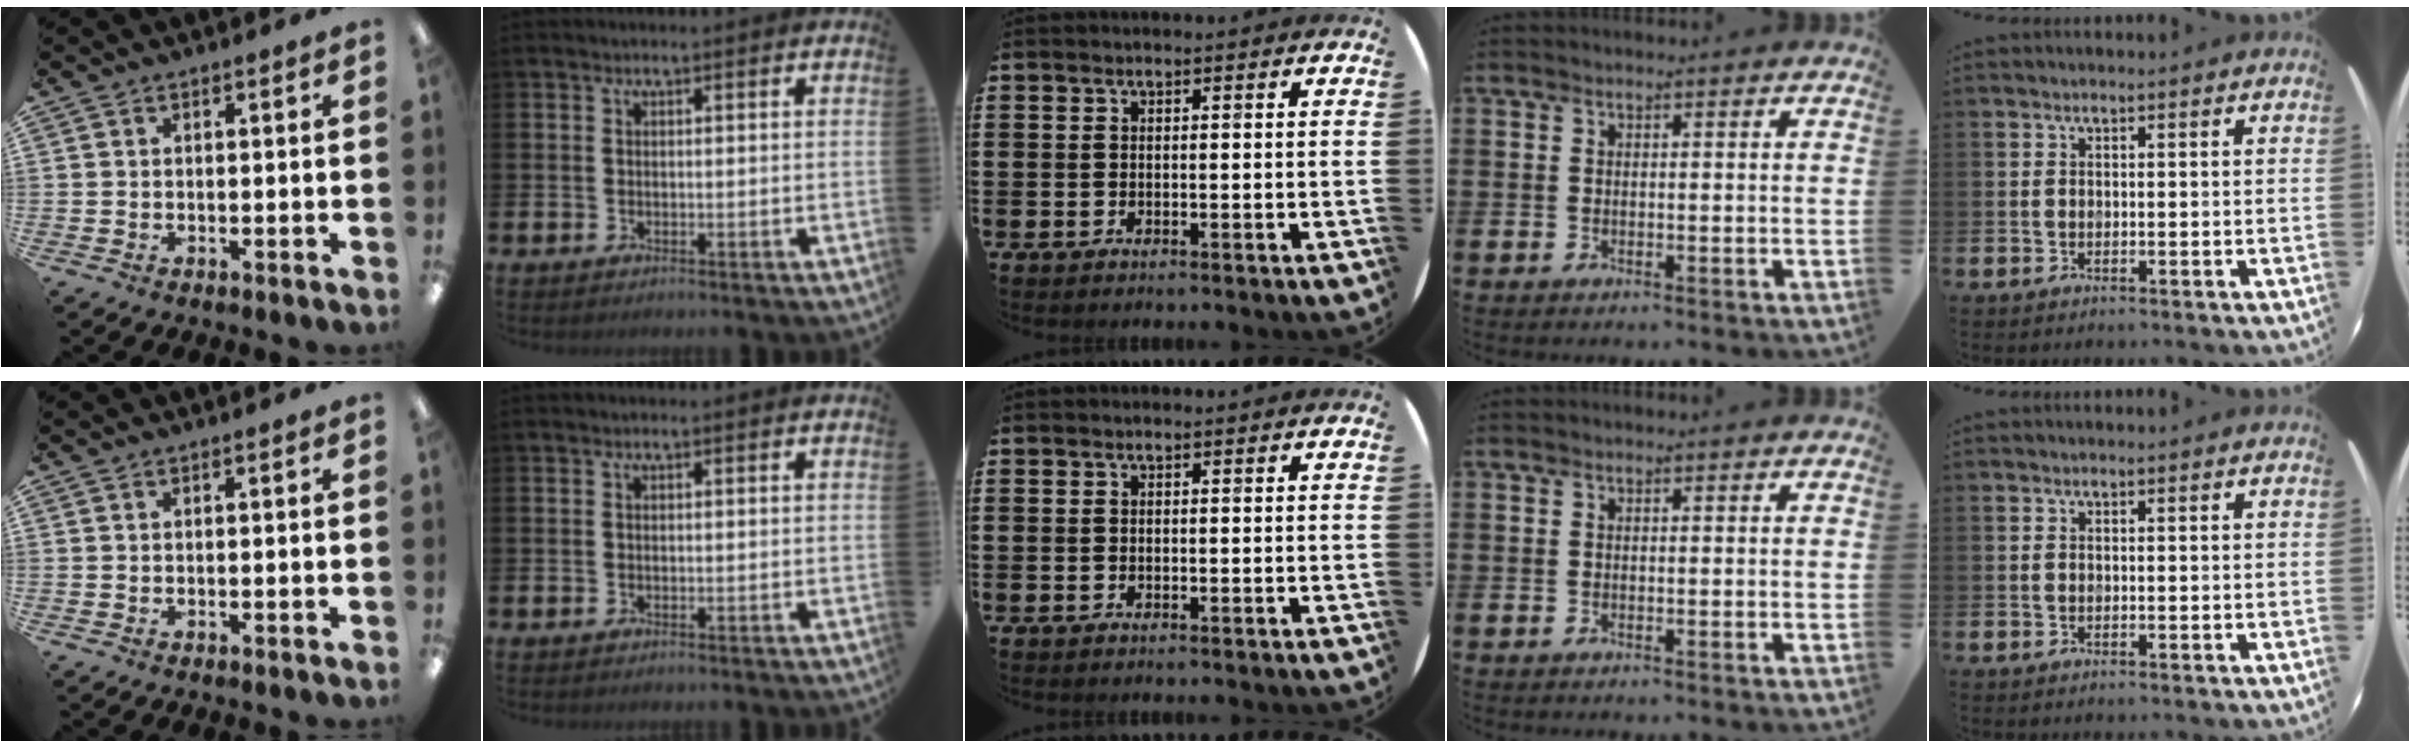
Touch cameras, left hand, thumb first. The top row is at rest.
{}